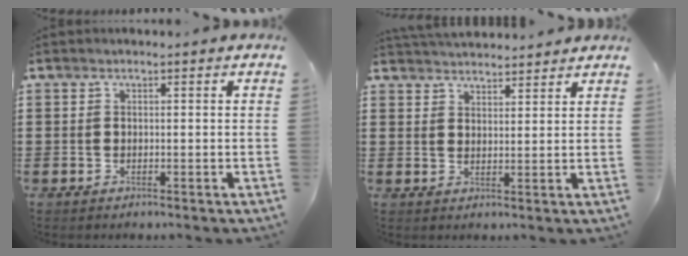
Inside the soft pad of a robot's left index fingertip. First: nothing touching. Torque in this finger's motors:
{"motor_torque": [1.00, -1.14, 0.23, 0.09]}